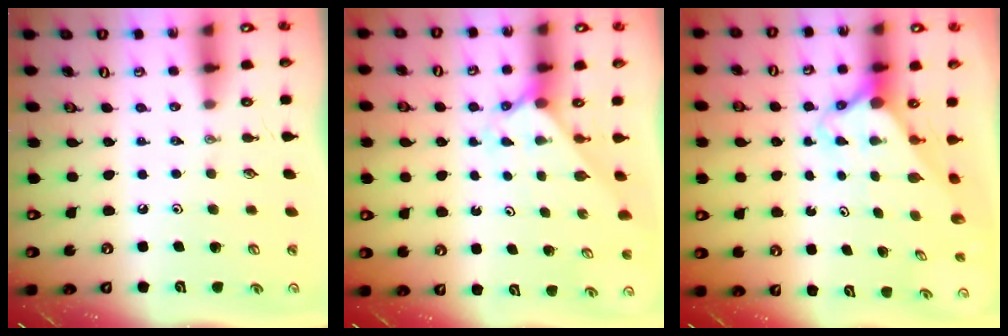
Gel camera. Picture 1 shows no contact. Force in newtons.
{"total": 2.1, "press": 2.1, "slide": 0.2}
{"total": 2.8, "press": 2.8, "slide": 0.2}